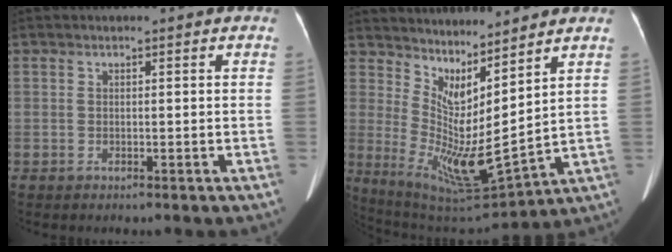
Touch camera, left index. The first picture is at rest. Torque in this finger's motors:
{"motor_torque": [1.47, -0.41, 0.72, 0.21]}